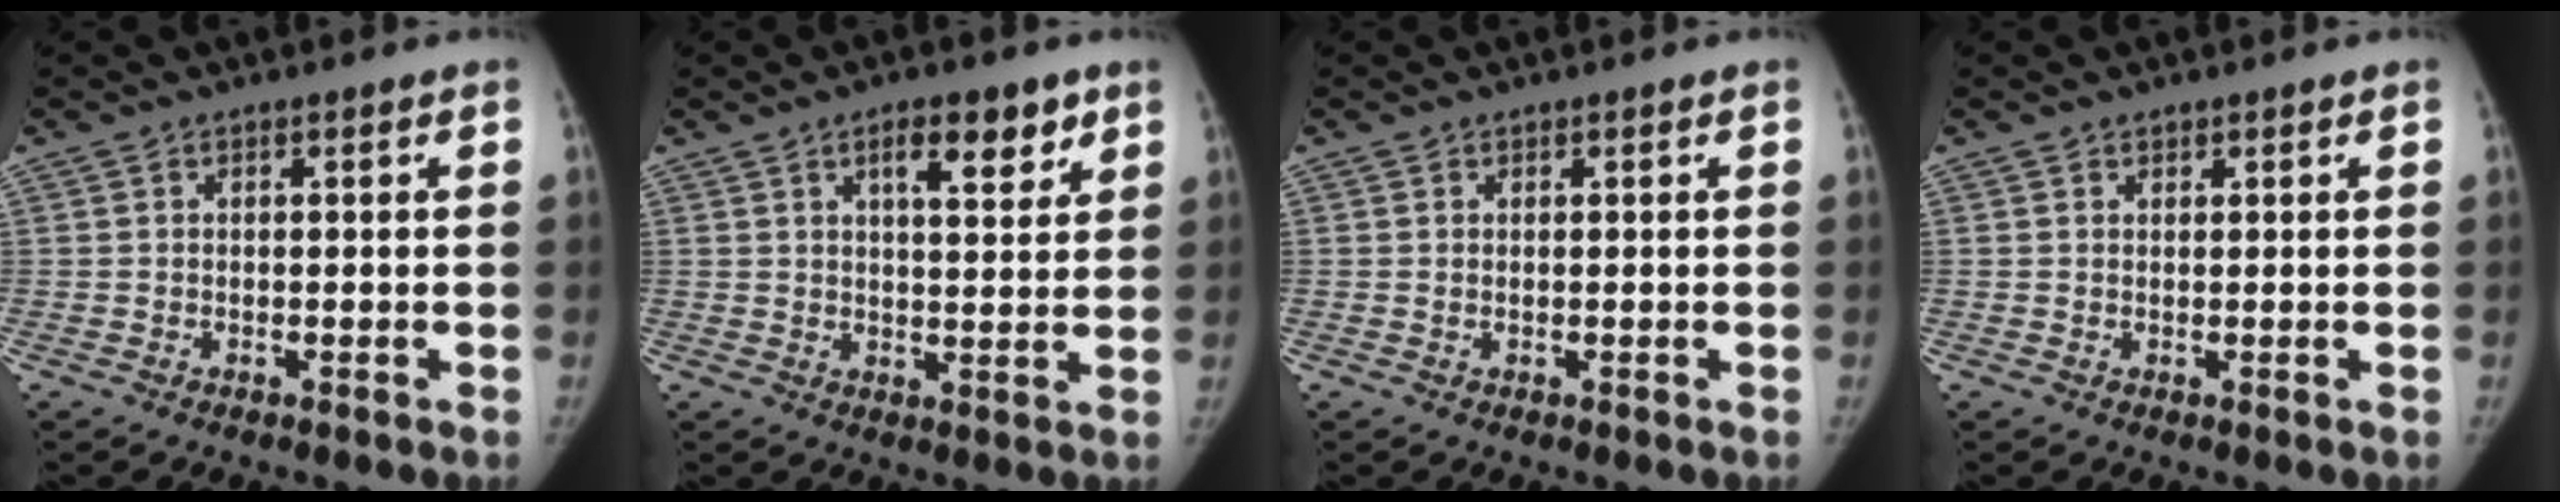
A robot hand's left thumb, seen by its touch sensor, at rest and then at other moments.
{"total": 7.6, "force": [4.3, 2.8, 5.6], "torque": [-0.063, -0.024, 0.064]}
{"total": 0.0}
{"total": 0.6, "force": [0.4, 0.4, -0.1], "torque": [0.012, -0.003, 0.005]}